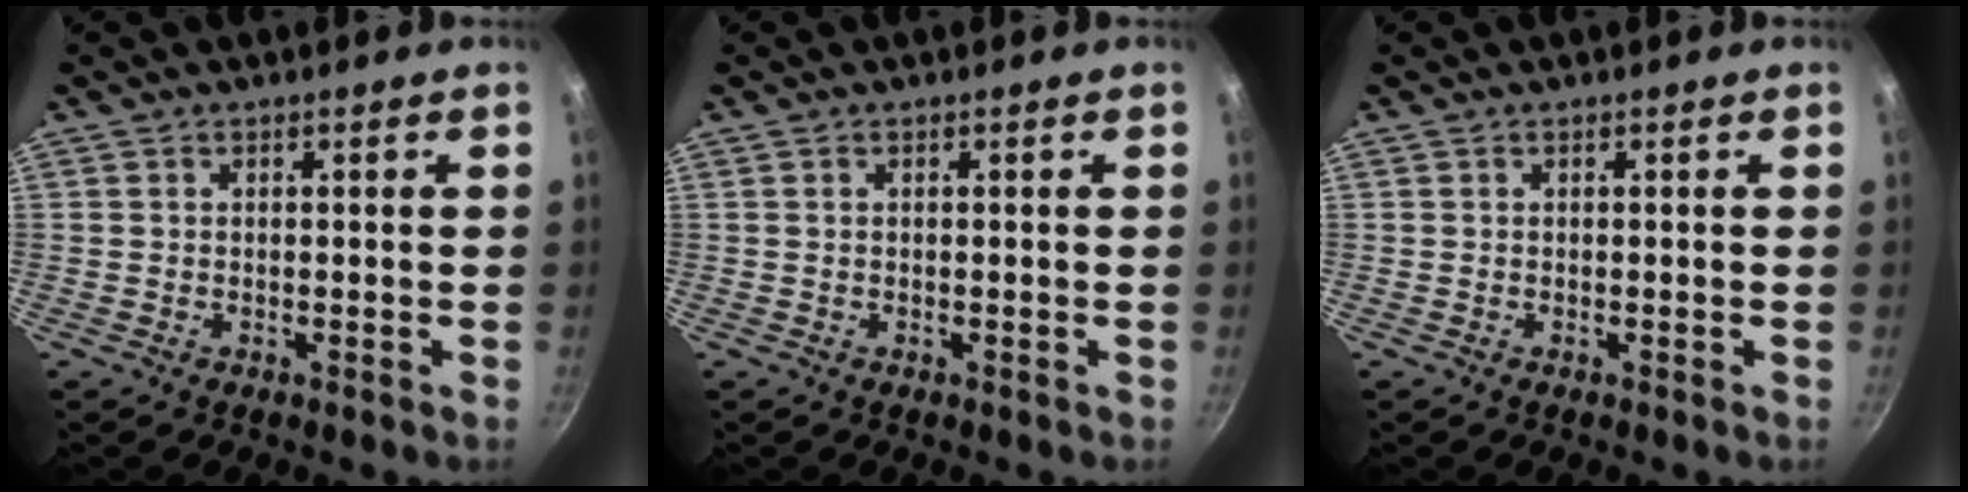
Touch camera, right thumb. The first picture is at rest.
{"total": 0.0}
{"total": 0.0}